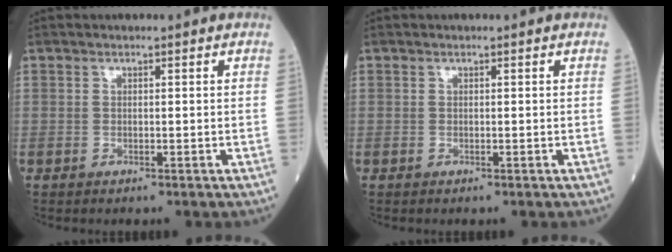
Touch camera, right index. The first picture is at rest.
{"total": 0.0}